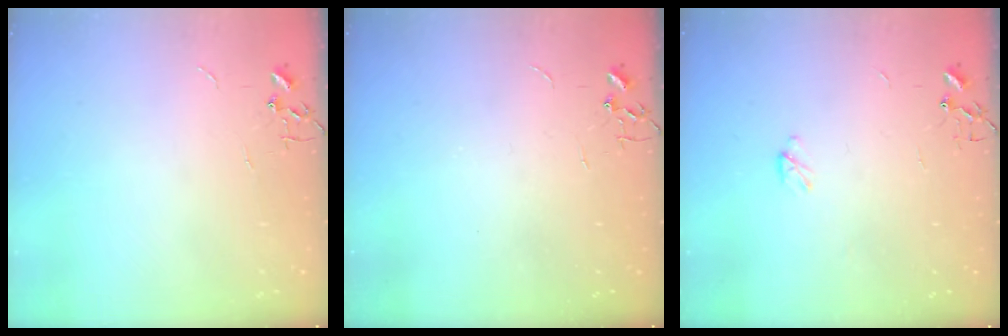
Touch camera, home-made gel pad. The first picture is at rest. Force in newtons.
{"total": 0.0}
{"total": 2.9, "press": 2.9, "slide": 0.4}